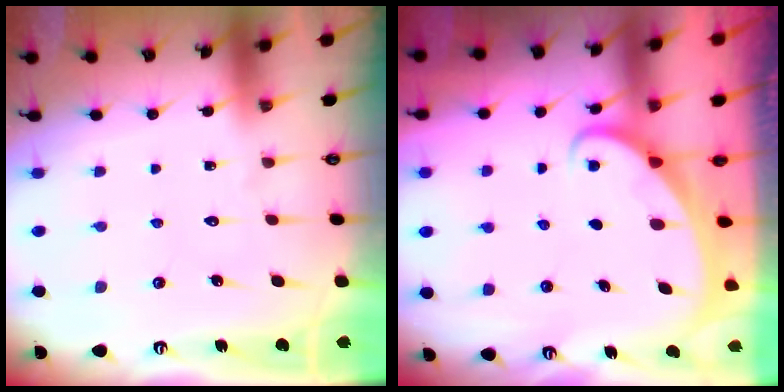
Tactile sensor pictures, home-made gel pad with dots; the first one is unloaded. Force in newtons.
{"total": 1.7, "press": 1.7, "slide": 0.2}